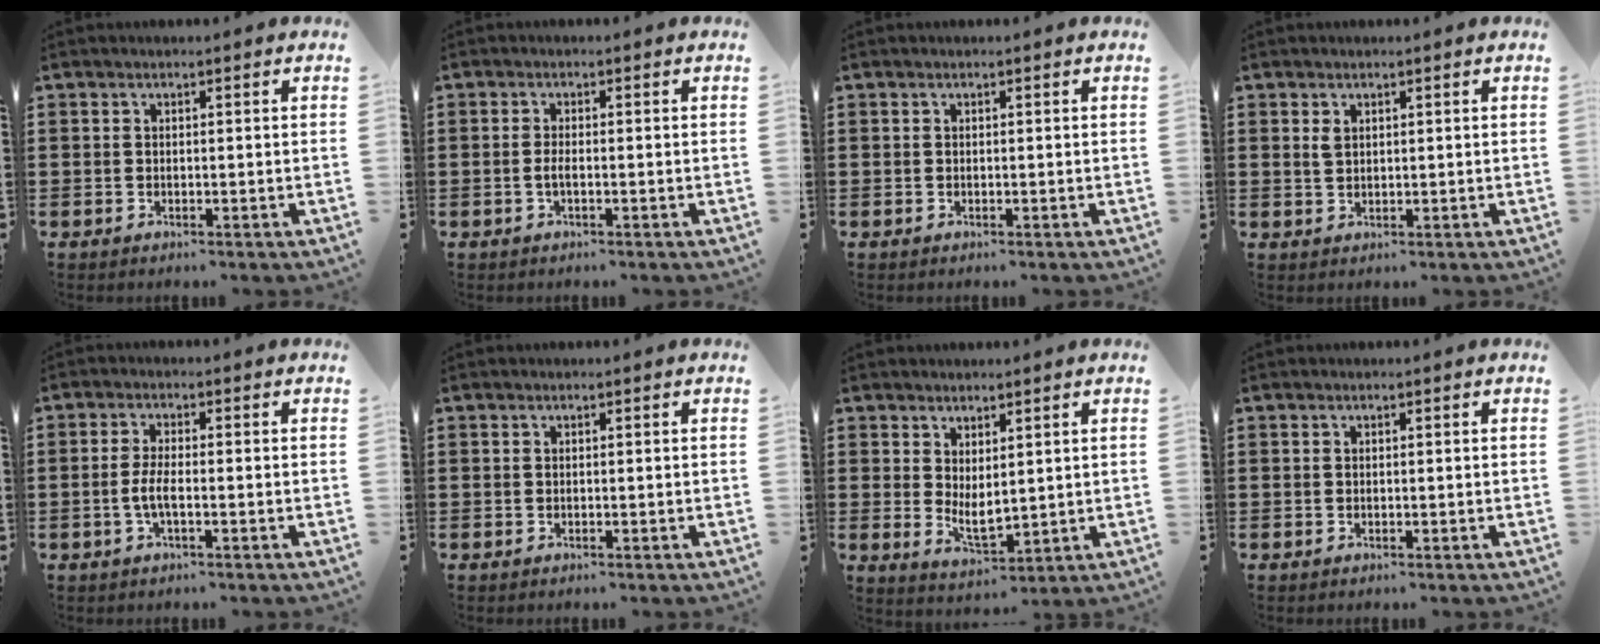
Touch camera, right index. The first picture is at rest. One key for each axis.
{"total": 1.7, "fx": -0.5, "fy": 0.3, "fz": 1.6, "tx": -0.037, "ty": -0.003, "tz": -0.012}
{"total": 0.0}
{"total": 1.5, "fx": 0.7, "fy": 0.9, "fz": 1.0, "tx": -0.022, "ty": 0.003, "tz": 0.013}
{"total": 3.4, "fx": -1.0, "fy": 0.7, "fz": 3.2, "tx": -0.078, "ty": -0.006, "tz": -0.026}
{"total": 0.0}
{"total": 3.6, "fx": 1.3, "fy": 1.7, "fz": 2.8, "tx": -0.056, "ty": -0.002, "tz": 0.027}
{"total": 0.0}